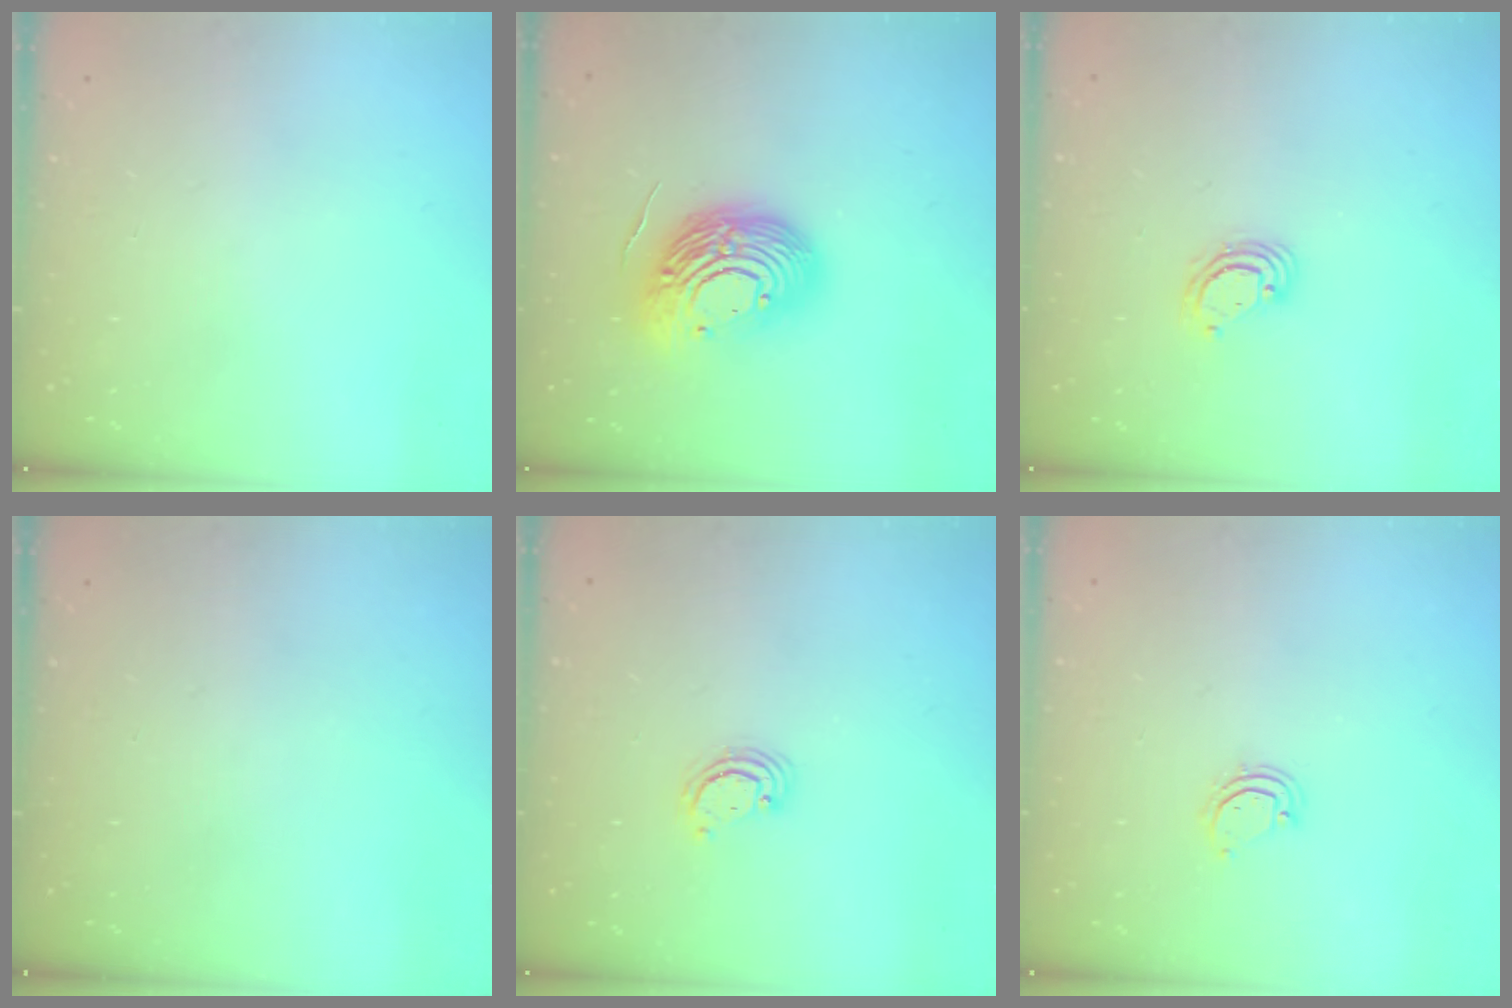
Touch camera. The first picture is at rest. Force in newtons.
{"total": 17.3, "press": 17.3, "slide": 1.4}
{"total": 3.9, "press": 3.9, "slide": 0.1}
{"total": 0.0}
{"total": 2.5, "press": 2.5, "slide": 0.3}
{"total": 3.6, "press": 3.6, "slide": 0.2}